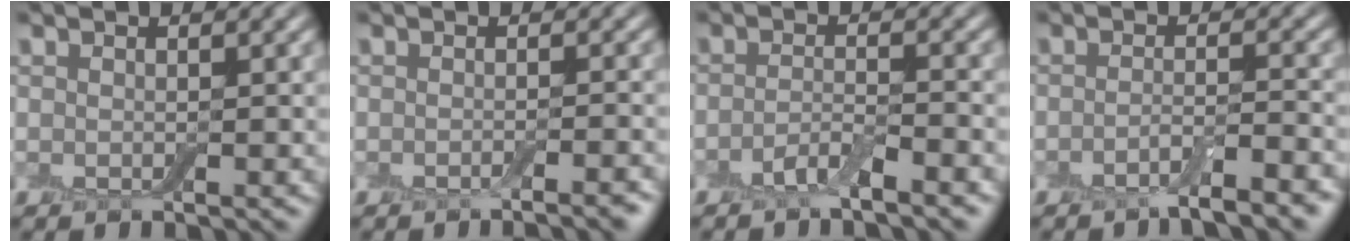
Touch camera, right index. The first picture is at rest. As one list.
[{"total": 1.6, "force": [-1.0, 0.3, 1.2], "torque": [-0.007, -0.001, -0.020]}, {"total": 2.6, "force": [-1.8, 0.5, 1.8], "torque": [-0.035, 0.004, -0.040]}, {"total": 3.5, "force": [-2.2, 0.7, 2.7], "torque": [-0.040, 0.003, -0.047]}]